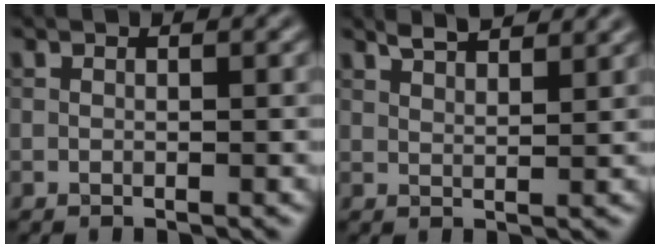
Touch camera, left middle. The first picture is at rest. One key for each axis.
{"total": 3.4, "fx": 2.9, "fy": 0.7, "fz": 1.8, "tx": -0.018, "ty": 0.006, "tz": 0.038}